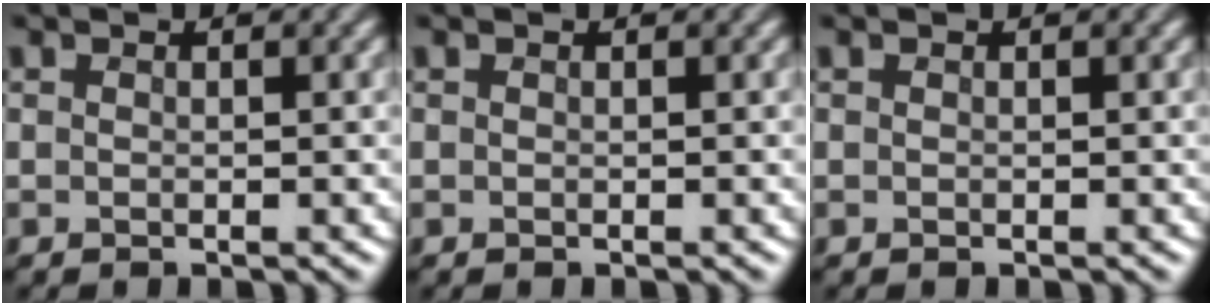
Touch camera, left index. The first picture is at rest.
{"total": 0.0}
{"total": 0.0}